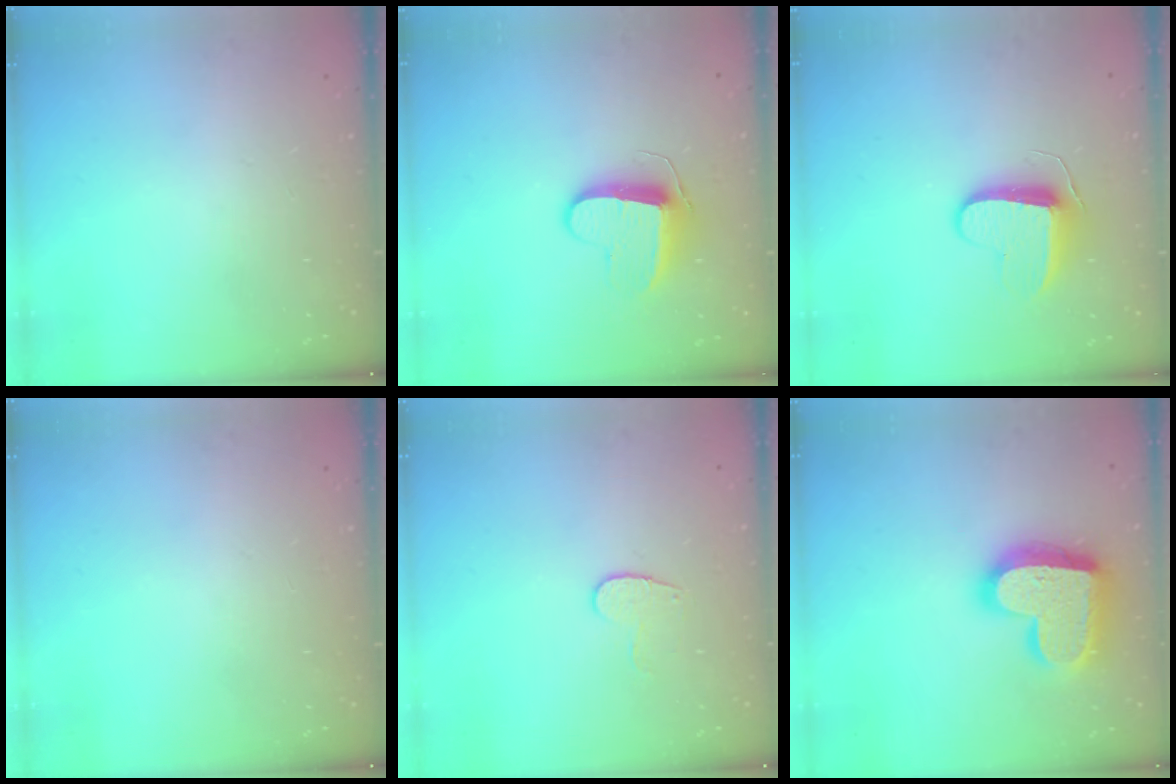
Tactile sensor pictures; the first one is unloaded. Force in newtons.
{"total": 9.6, "press": 9.6, "slide": 0.2}
{"total": 9.0, "press": 9.0, "slide": 0.4}
{"total": 0.0}
{"total": 7.7, "press": 7.6, "slide": 0.5}
{"total": 21.7, "press": 21.6, "slide": 1.5}